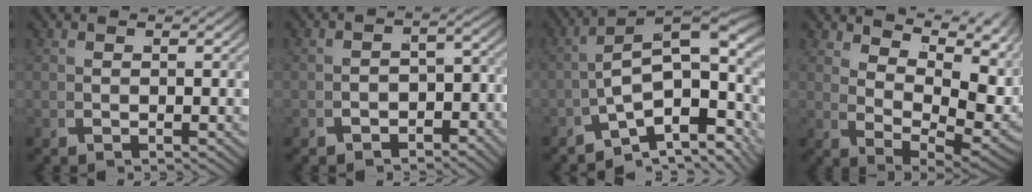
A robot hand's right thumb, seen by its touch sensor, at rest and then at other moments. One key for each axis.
{"total": 3.0, "fx": -2.5, "fy": 1.4, "fz": 1.0, "tx": -0.011, "ty": -0.011, "tz": -0.033}
{"total": 12.4, "fx": -1.6, "fy": 8.0, "fz": 9.3, "tx": -0.153, "ty": -0.048, "tz": -0.016}
{"total": 9.9, "fx": 2.4, "fy": 6.0, "fz": 7.5, "tx": -0.126, "ty": -0.025, "tz": 0.057}